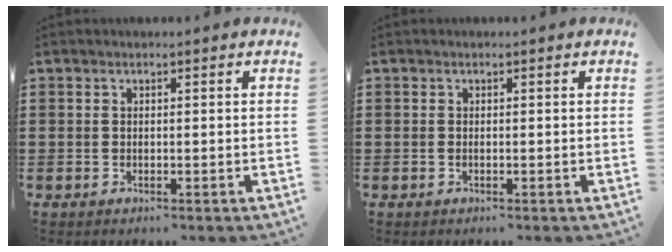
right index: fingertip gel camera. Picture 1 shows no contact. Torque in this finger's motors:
{"motor_torque": [2.14, 0.00, 0.09, -0.01]}